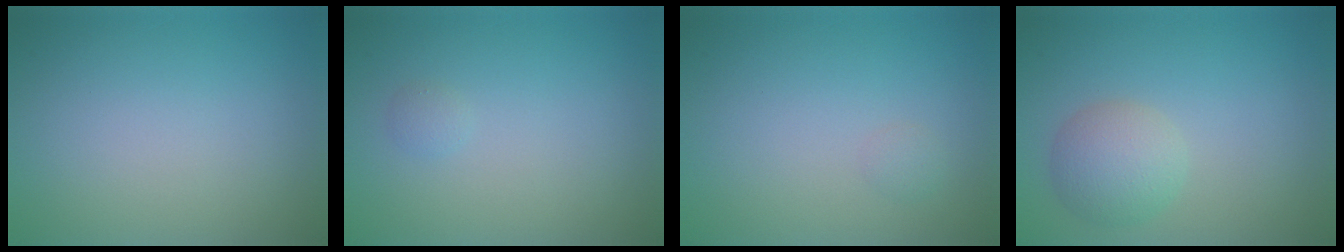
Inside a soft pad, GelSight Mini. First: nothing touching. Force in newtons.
{"total": 0.6, "press": 0.6, "slide": 0.0}
{"total": 0.6, "press": 0.6, "slide": 0.0}
{"total": 3.5, "press": 3.5, "slide": 0.1}